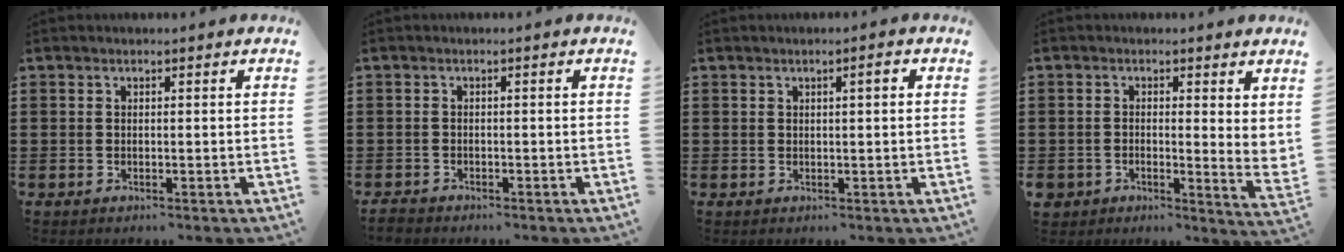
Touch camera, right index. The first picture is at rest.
{"total": 1.4, "force": [-1.3, 0.3, 0.0], "torque": [-0.005, 0.001, -0.029]}
{"total": 1.5, "force": [0.5, 0.2, 1.5], "torque": [-0.028, 0.004, 0.006]}
{"total": 1.8, "force": [0.4, 1.6, 0.9], "torque": [-0.020, -0.004, 0.004]}